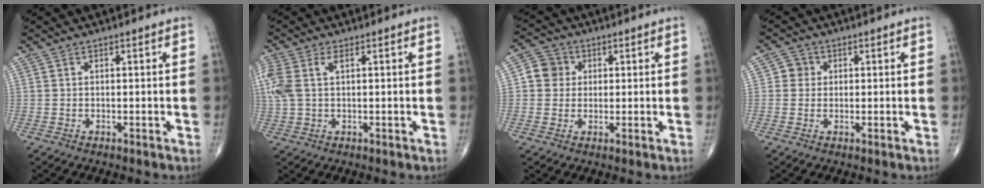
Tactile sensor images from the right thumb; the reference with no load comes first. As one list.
[{"total": 7.7, "force": [2.0, 4.3, 6.1], "torque": [-0.180, 0.023, 0.046]}, {"total": 5.2, "force": [0.9, 4.9, 1.5], "torque": [-0.003, 0.006, 0.007]}, {"total": 2.9, "force": [0.4, 2.8, 0.6], "torque": [0.010, 0.004, 0.001]}]